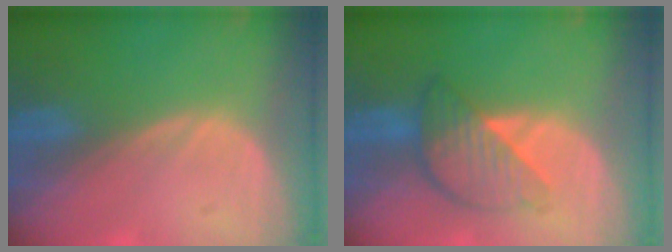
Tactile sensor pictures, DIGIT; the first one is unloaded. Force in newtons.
{"total": 6.3, "press": 6.2, "slide": 0.4}